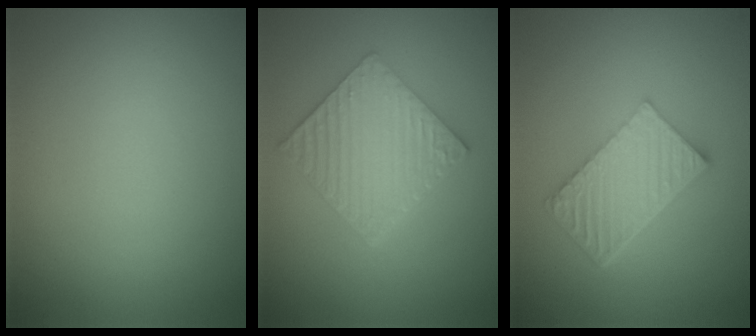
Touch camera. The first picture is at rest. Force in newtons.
{"total": 6.4, "press": 4.5, "slide": 4.7}
{"total": 6.2, "press": 4.2, "slide": 4.6}